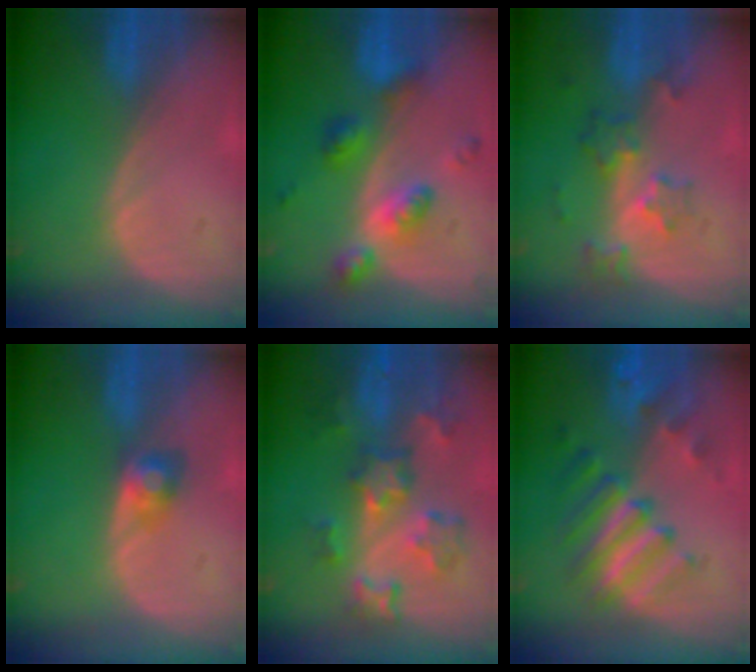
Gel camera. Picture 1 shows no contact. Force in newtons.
{"total": 6.7, "press": 6.6, "slide": 0.5}
{"total": 6.1, "press": 5.4, "slide": 2.9}
{"total": 2.7, "press": 2.7, "slide": 0.1}
{"total": 9.0, "press": 7.9, "slide": 4.3}
{"total": 9.5, "press": 8.3, "slide": 4.7}